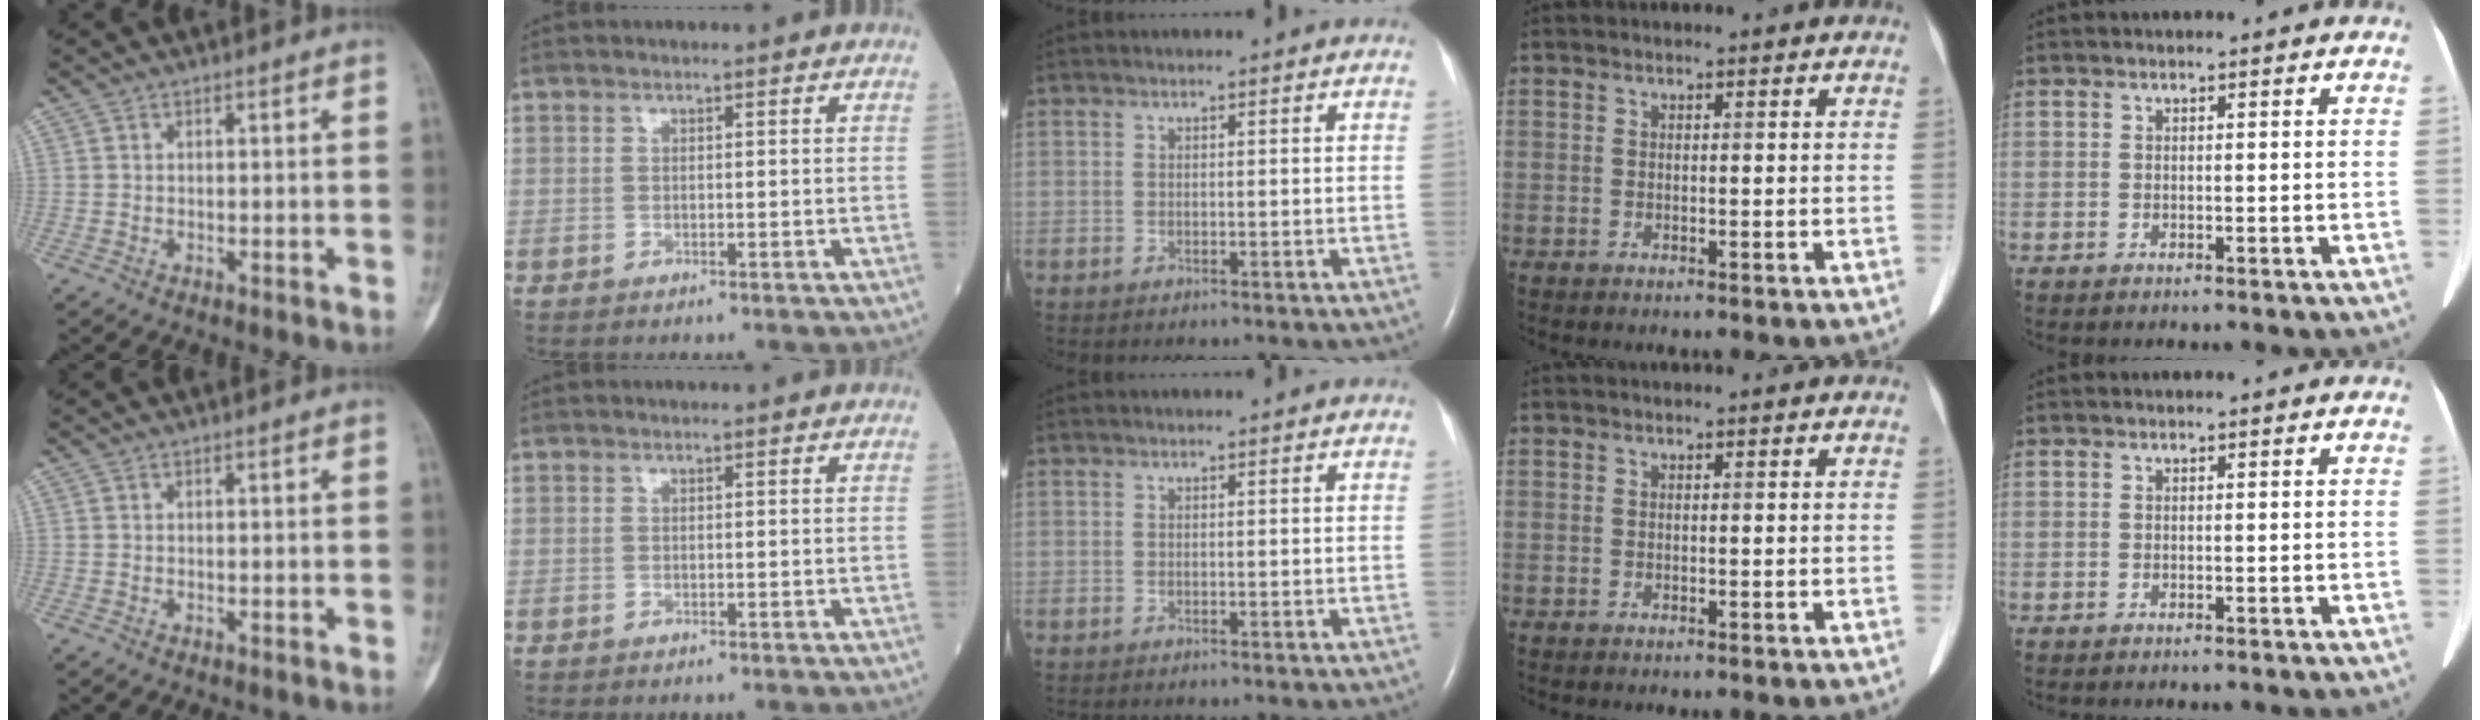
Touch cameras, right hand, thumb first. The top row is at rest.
{}